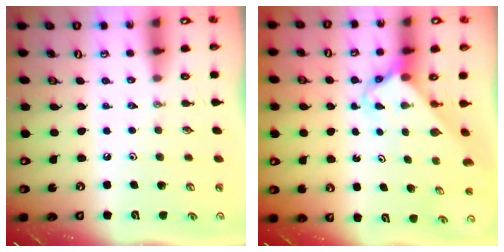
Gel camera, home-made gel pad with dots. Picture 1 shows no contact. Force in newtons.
{"total": 2.5, "press": 2.5, "slide": 0.2}